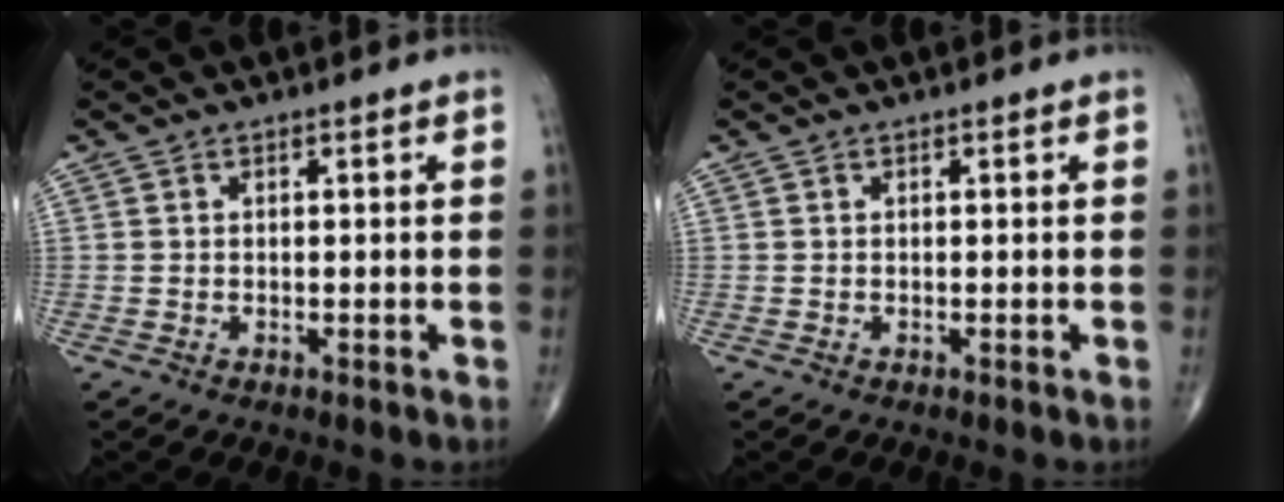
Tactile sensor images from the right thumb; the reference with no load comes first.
{"total": 0.0}